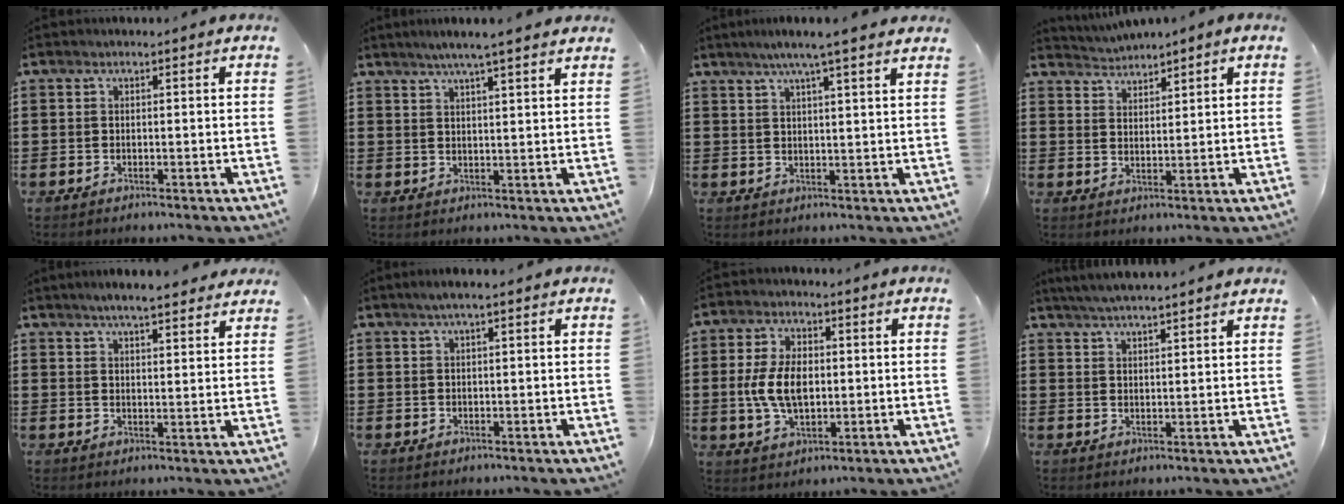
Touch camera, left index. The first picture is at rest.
{"total": 4.2, "force": [3.5, -0.5, 2.3], "torque": [-0.054, -0.006, 0.062]}
{"total": 5.1, "force": [3.9, -0.5, 3.1], "torque": [-0.071, -0.005, 0.067]}
{"total": 2.3, "force": [2.3, -0.1, -0.4], "torque": [-0.001, -0.008, 0.042]}
{"total": 4.5, "force": [4.2, 0.2, 1.7], "torque": [-0.045, -0.008, 0.076]}
{"total": 1.7, "force": [0.7, 0.1, 1.6], "torque": [-0.030, 0.002, 0.013]}
{"total": 7.7, "force": [0.0, 4.5, 6.2], "torque": [-0.148, 0.005, -0.007]}
{"total": 3.6, "force": [3.4, -0.5, 1.1], "torque": [-0.031, -0.008, 0.062]}